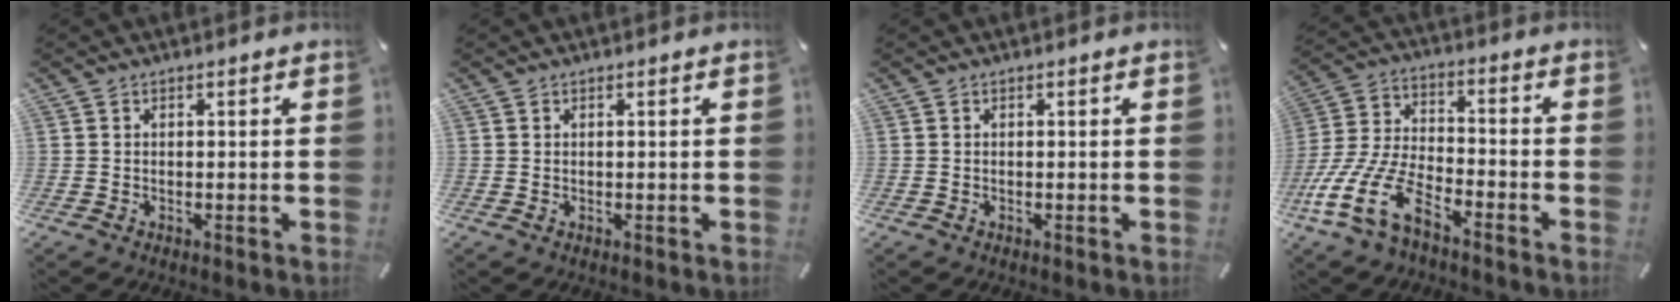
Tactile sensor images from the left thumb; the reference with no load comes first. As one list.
[{"total": 0.0}, {"total": 0.0}, {"total": 14.6, "force": [-9.4, 6.2, 9.4], "torque": [-0.207, 0.031, -0.176]}]